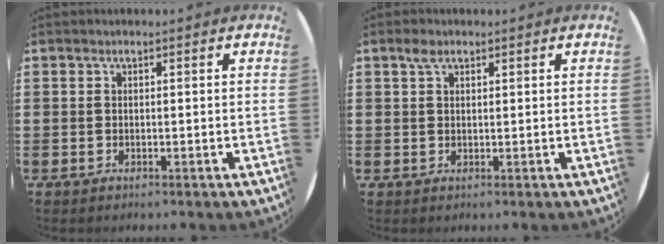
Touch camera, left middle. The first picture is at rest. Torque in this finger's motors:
{"motor_torque": [0.64, -0.54, -0.13, -0.04]}